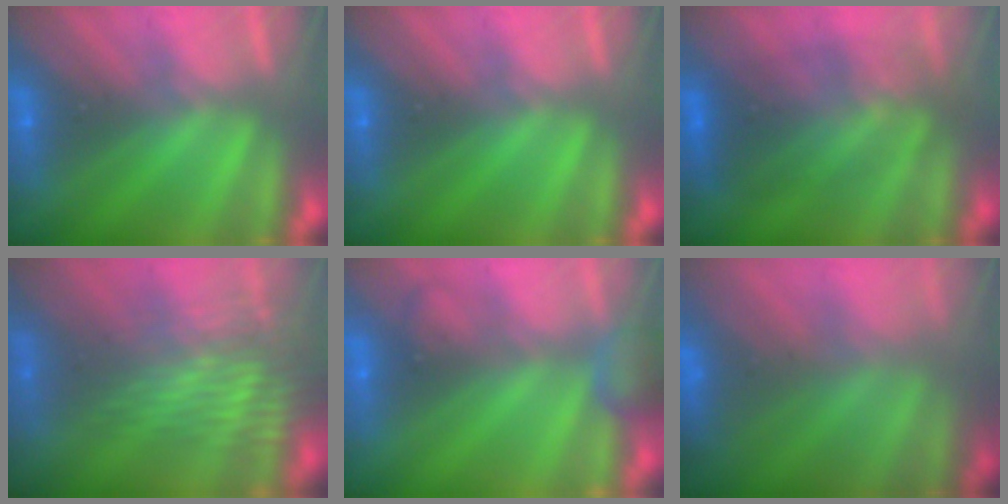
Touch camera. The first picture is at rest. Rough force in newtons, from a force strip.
{"total": 0.0}
{"total": 3.5}
{"total": 3.2}
{"total": 2.6}
{"total": 4.3}